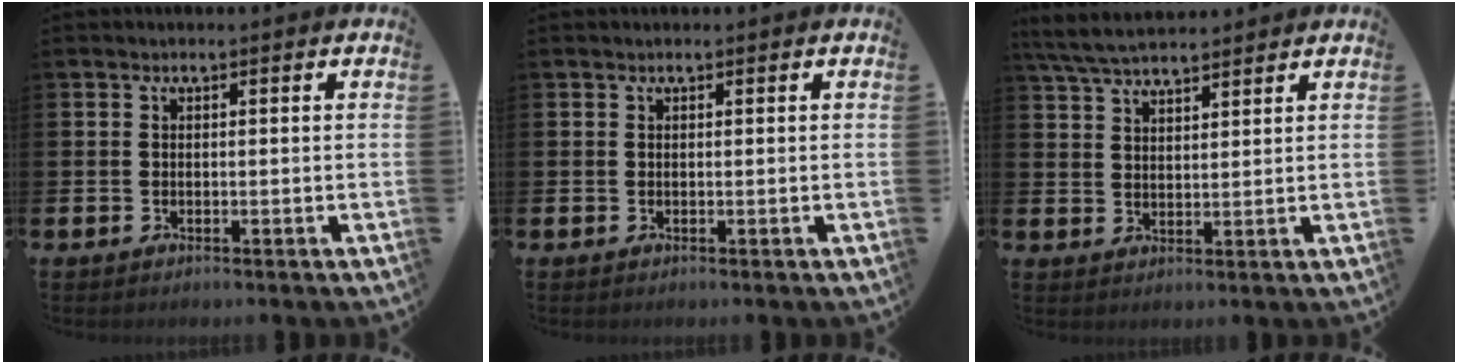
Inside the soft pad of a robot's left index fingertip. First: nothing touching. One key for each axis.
{"total": 0.0}
{"total": 5.3, "fx": 5.0, "fy": 0.8, "fz": 1.5, "tx": -0.047, "ty": -0.017, "tz": 0.092}